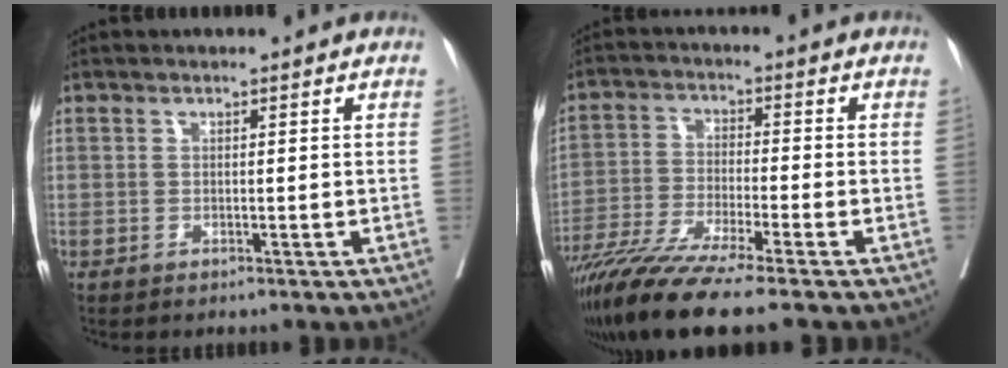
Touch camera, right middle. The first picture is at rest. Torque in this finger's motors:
{"motor_torque": [1.16, -0.98, 0.47, 0.21]}